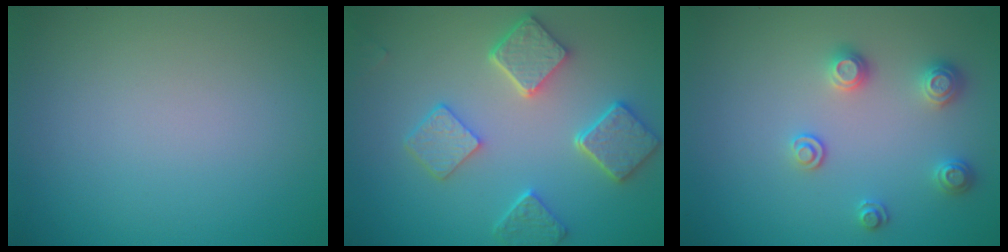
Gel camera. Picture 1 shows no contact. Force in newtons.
{"total": 5.4, "press": 4.3, "slide": 3.2}
{"total": 2.4, "press": 2.4, "slide": 0.4}